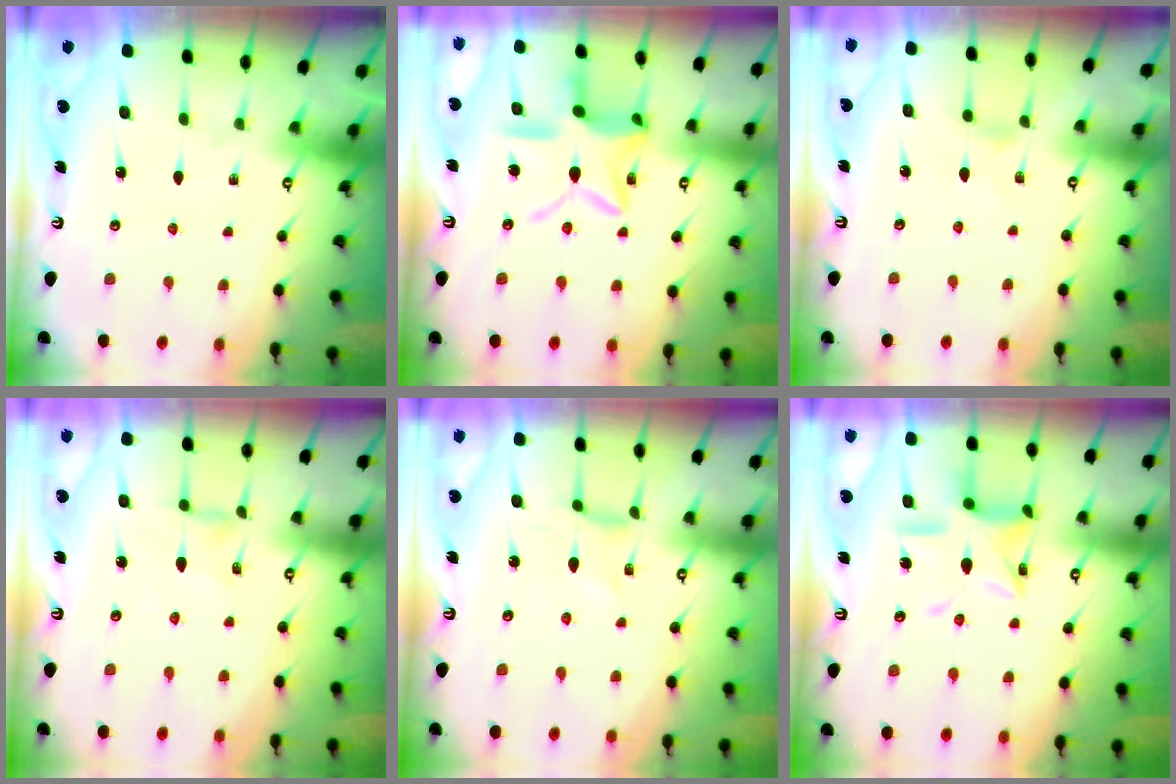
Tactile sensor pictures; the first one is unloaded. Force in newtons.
{"total": 13.4, "press": 13.3, "slide": 1.2}
{"total": 1.8, "press": 1.7, "slide": 0.3}
{"total": 0.0}
{"total": 0.0}
{"total": 12.8, "press": 12.7, "slide": 1.0}